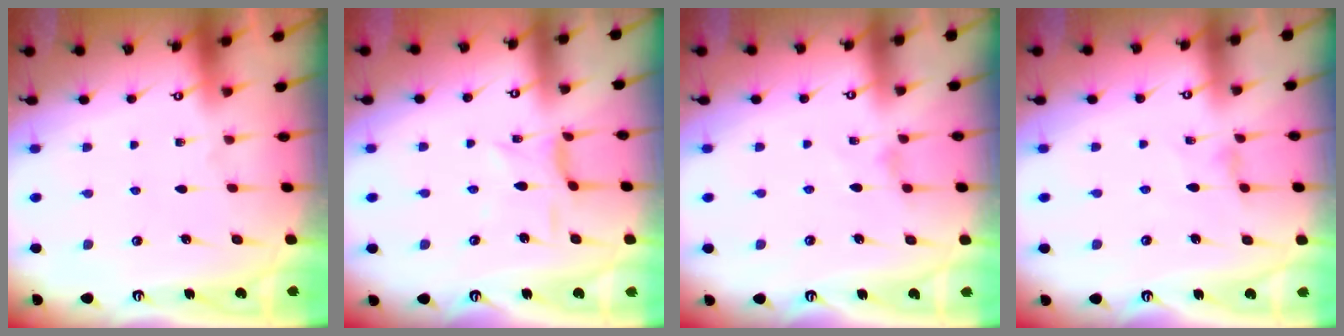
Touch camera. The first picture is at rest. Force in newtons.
{"total": 2.5, "press": 2.5, "slide": 0.2}
{"total": 1.5, "press": 1.5, "slide": 0.3}
{"total": 2.0, "press": 2.0, "slide": 0.4}